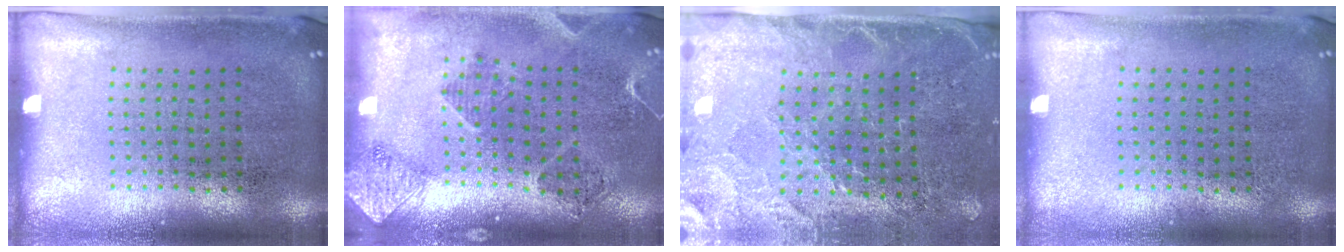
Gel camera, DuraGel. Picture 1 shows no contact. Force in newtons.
{"total": 1.5, "press": 1.4, "slide": 0.5}
{"total": 3.1, "press": 2.8, "slide": 1.4}
{"total": 0.0}